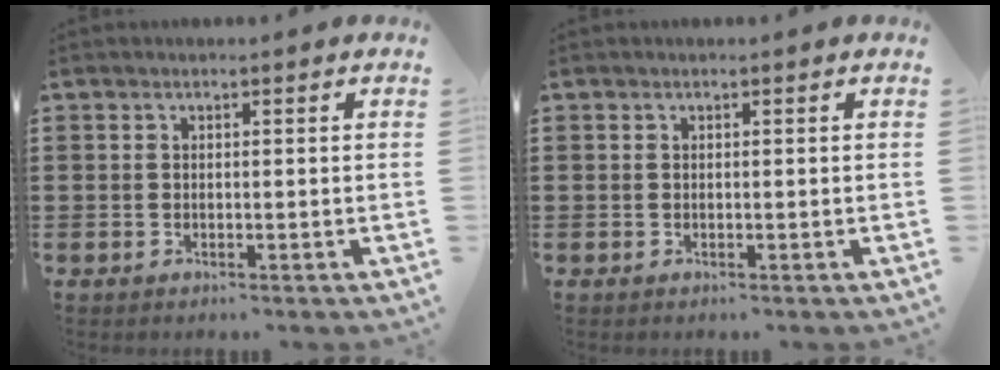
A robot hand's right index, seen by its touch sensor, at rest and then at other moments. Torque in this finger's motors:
{"motor_torque": [-0.06, -0.22, 0.04, 0.02]}